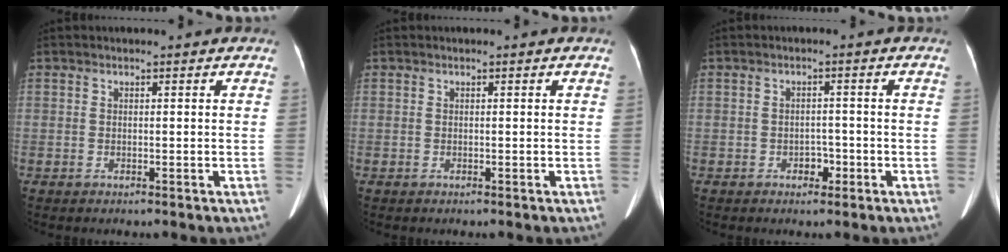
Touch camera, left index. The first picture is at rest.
{"total": 0.0}
{"total": 2.1, "force": [-1.1, 1.4, 1.1], "torque": [-0.013, 0.005, -0.015]}